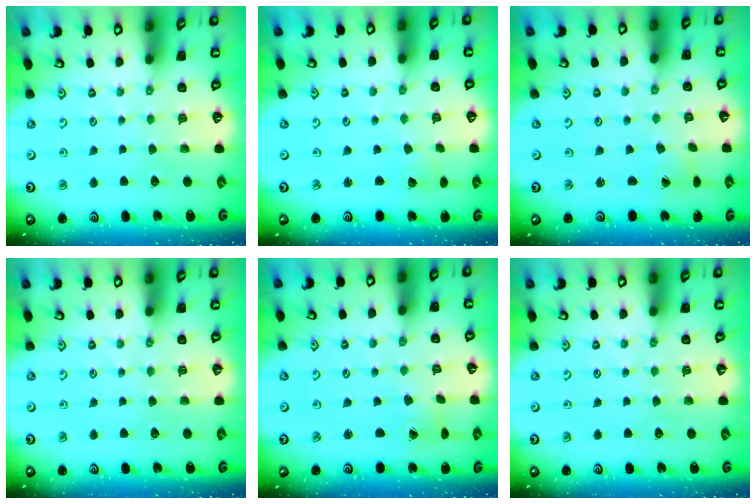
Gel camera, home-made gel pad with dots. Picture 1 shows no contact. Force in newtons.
{"total": 1.8, "press": 1.8, "slide": 0.1}
{"total": 0.5, "press": 0.5, "slide": 0.1}
{"total": 0.0}
{"total": 2.2, "press": 2.2, "slide": 0.2}
{"total": 0.0}